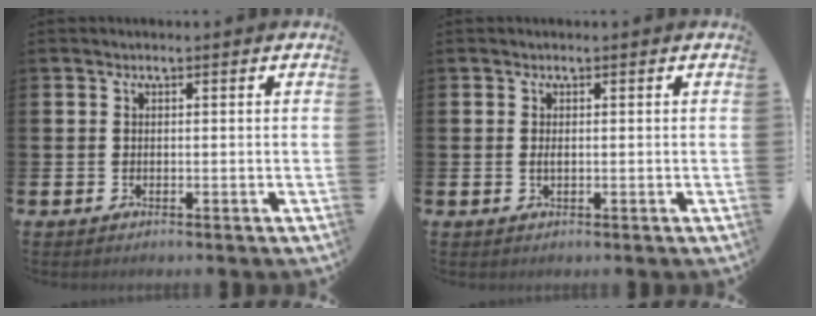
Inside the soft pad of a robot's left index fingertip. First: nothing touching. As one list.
[{"total": 0.7, "force": [0.0, 0.3, 0.6], "torque": [-0.013, 0.001, 0.000]}]